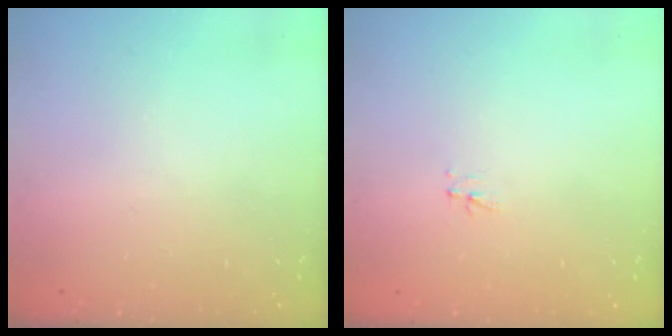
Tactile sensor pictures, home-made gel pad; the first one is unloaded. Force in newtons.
{"total": 3.0, "press": 3.0, "slide": 0.3}